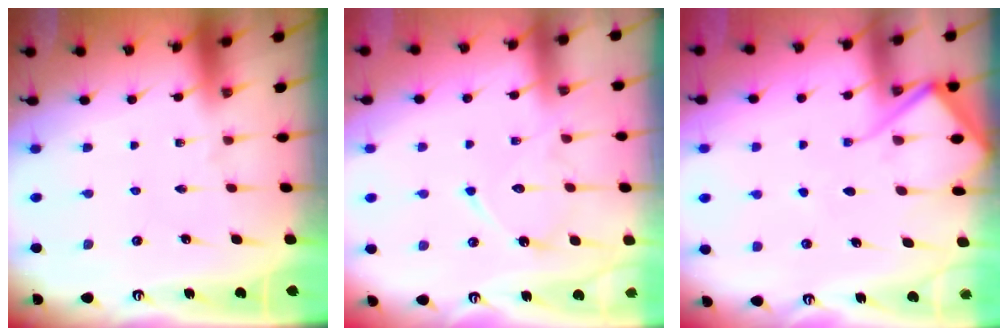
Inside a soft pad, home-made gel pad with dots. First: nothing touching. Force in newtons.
{"total": 12.0, "press": 12.0, "slide": 0.9}
{"total": 9.6, "press": 9.6, "slide": 0.9}